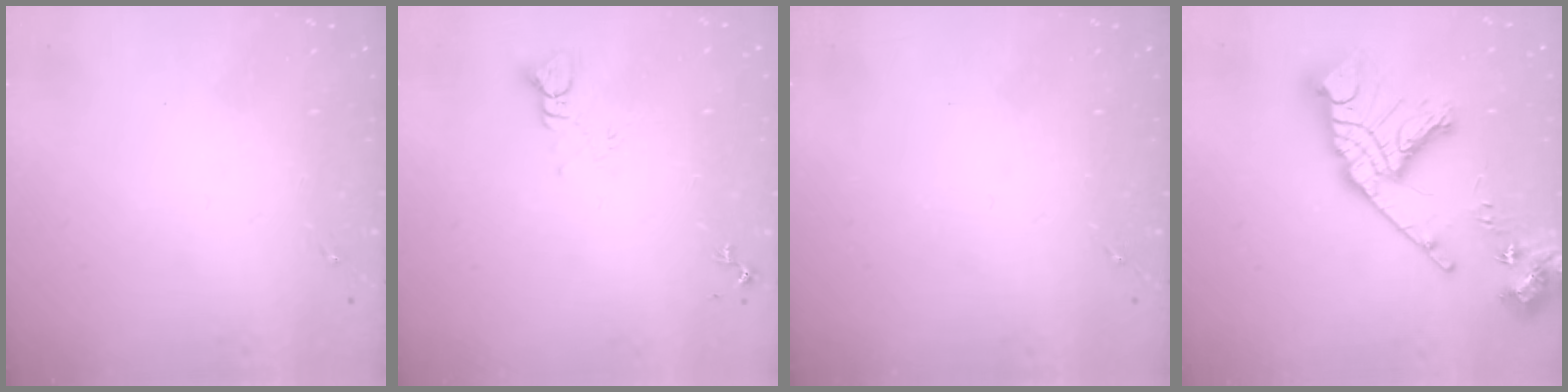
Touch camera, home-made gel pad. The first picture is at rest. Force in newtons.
{"total": 5.1, "press": 5.1, "slide": 0.5}
{"total": 0.0}
{"total": 24.0, "press": 23.8, "slide": 3.0}